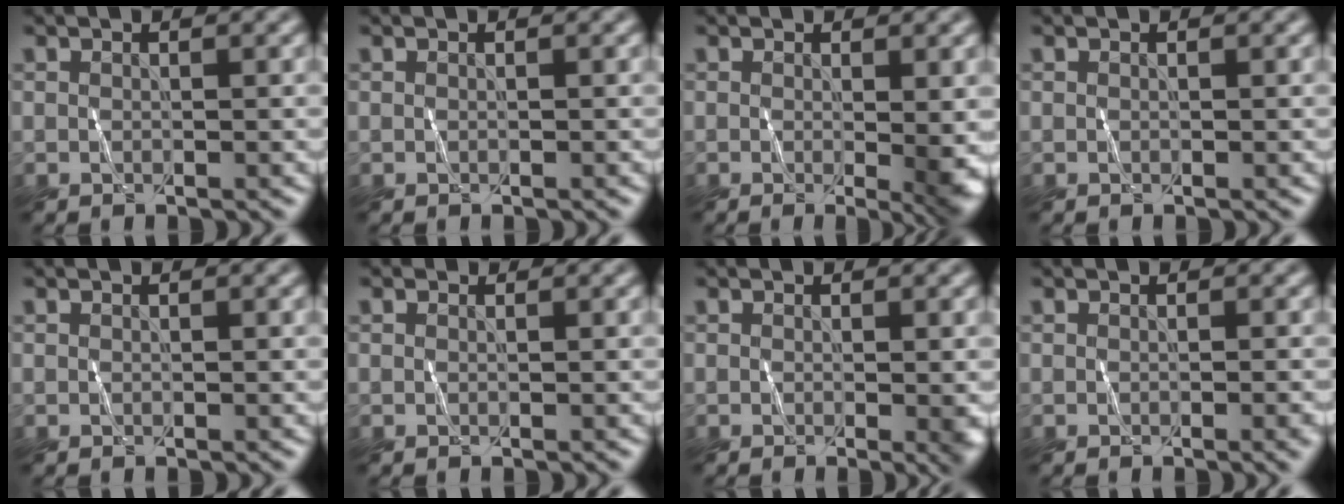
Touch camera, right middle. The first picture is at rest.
{"total": 0.0}
{"total": 3.3, "force": [-0.2, 0.7, 3.2], "torque": [-0.039, -0.006, 0.008]}
{"total": 0.0}
{"total": 0.0}
{"total": 0.8, "force": [0.5, 0.5, 0.2], "torque": [-0.001, -0.001, 0.003]}
{"total": 1.3, "force": [-0.2, 0.1, 1.3], "torque": [-0.013, -0.002, 0.003]}
{"total": 1.6, "force": [-0.7, 0.5, 1.4], "torque": [-0.006, 0.002, 0.001]}